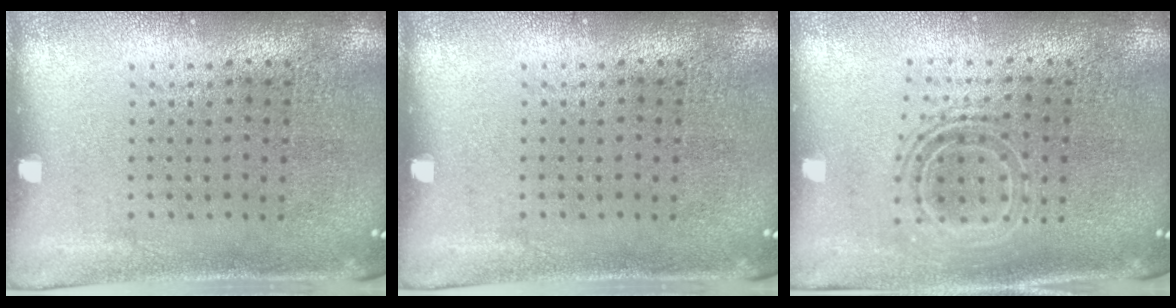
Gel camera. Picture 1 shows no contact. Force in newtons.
{"total": 0.0}
{"total": 1.7, "press": 1.3, "slide": 1.0}